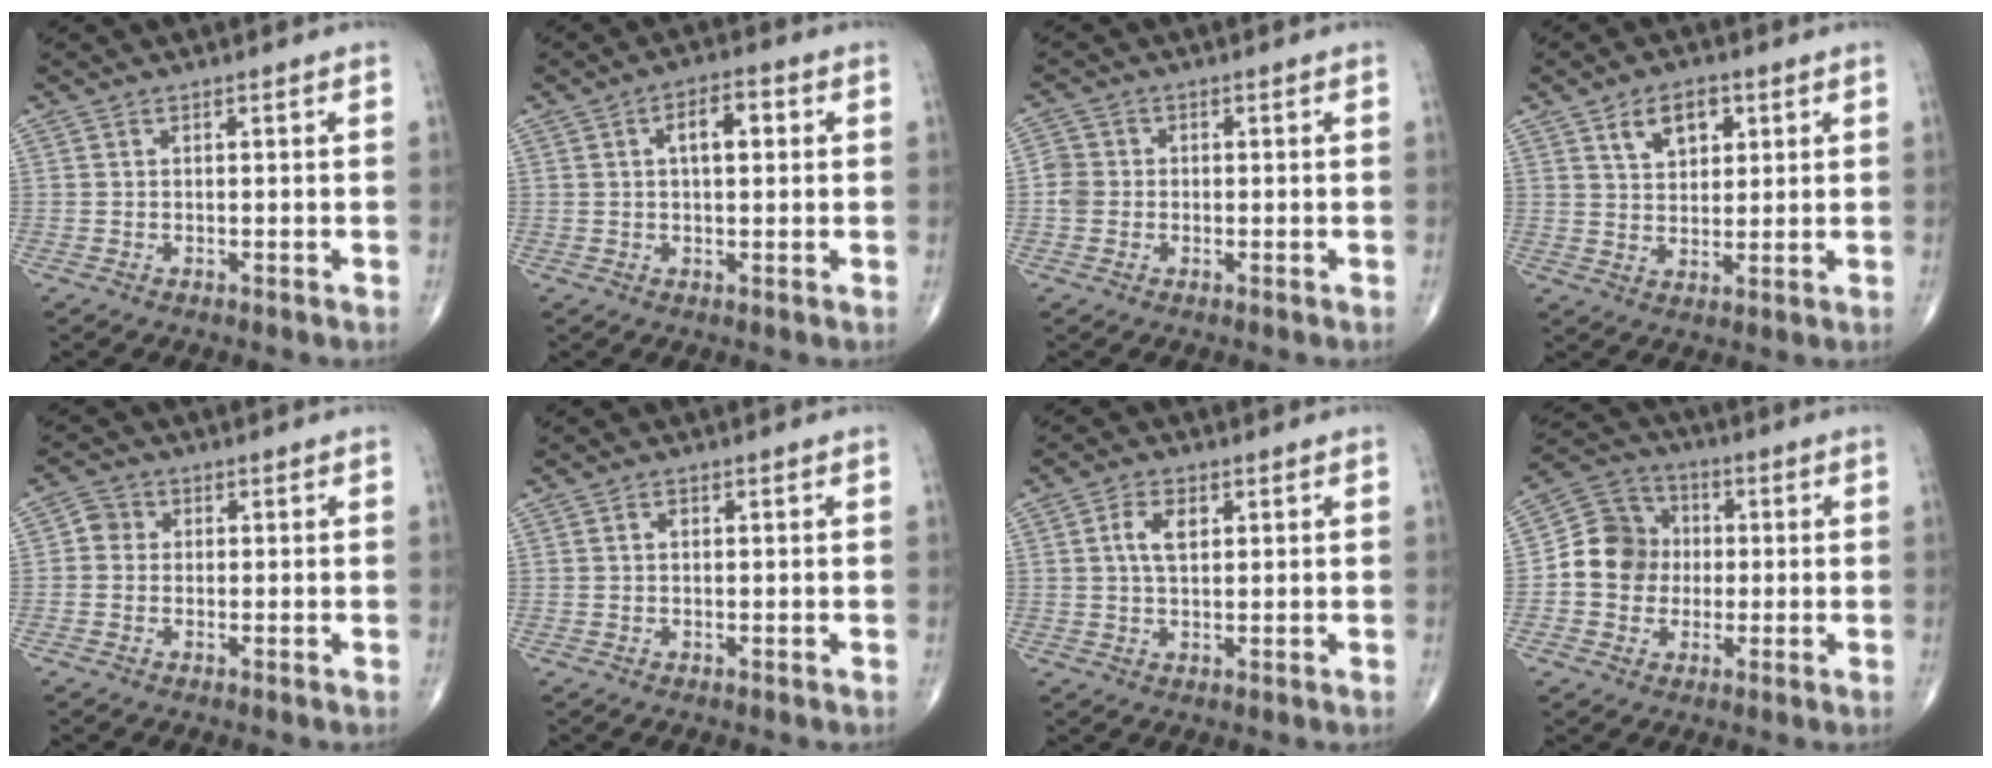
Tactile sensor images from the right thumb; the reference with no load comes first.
{"total": 5.7, "force": [1.4, 2.7, 4.8], "torque": [-0.063, 0.008, 0.017]}
{"total": 3.1, "force": [-0.4, 2.9, 1.1], "torque": [-0.013, 0.006, -0.012]}
{"total": 7.1, "force": [3.4, 4.4, 4.4], "torque": [-0.050, -0.015, 0.058]}
{"total": 2.9, "force": [0.0, 2.7, 1.0], "torque": [-0.002, 0.006, -0.008]}
{"total": 0.9, "force": [0.3, 0.6, 0.6], "torque": [-0.013, 0.003, 0.005]}
{"total": 4.7, "force": [1.4, 2.6, 3.6], "torque": [-0.069, 0.002, 0.025]}
{"total": 10.4, "force": [-0.4, 9.4, 4.4], "torque": [-0.050, 0.029, -0.020]}